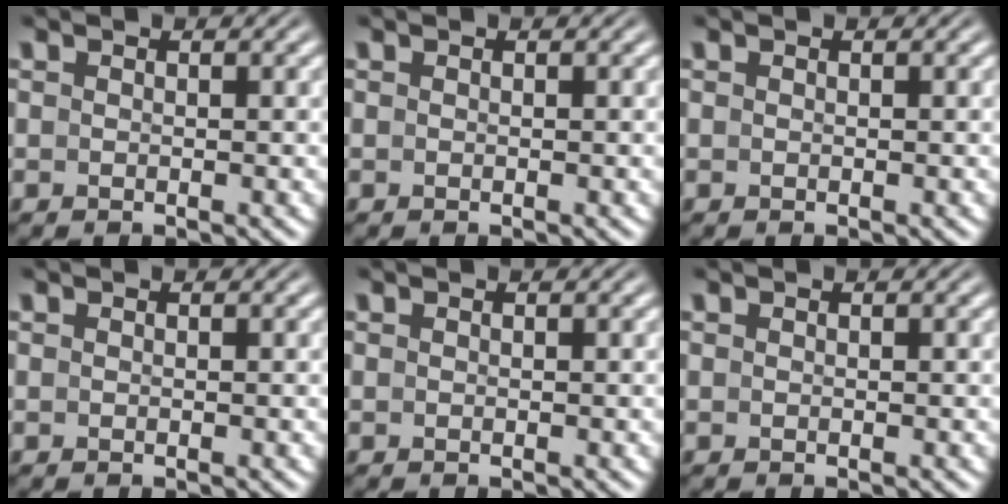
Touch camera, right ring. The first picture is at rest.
{"total": 0.0}
{"total": 0.0}
{"total": 0.0}
{"total": 0.0}
{"total": 0.0}